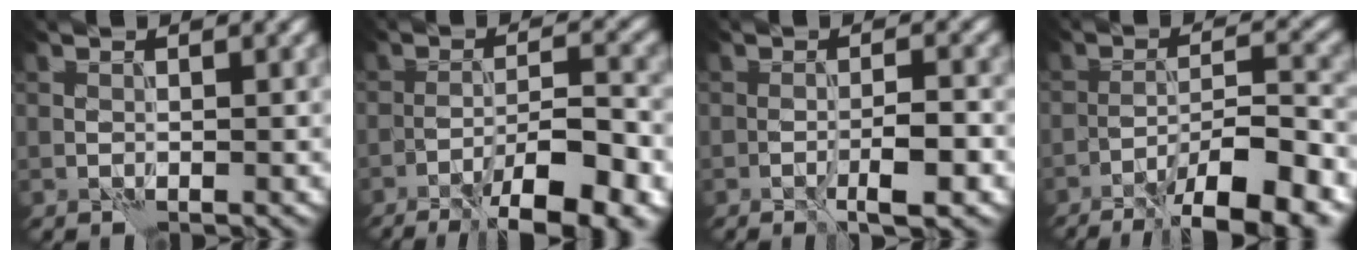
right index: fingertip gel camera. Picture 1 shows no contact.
{"total": 9.5, "force": [-5.5, 2.1, 7.4], "torque": [-0.112, 0.004, -0.084]}
{"total": 3.5, "force": [-1.3, 0.6, 3.2], "torque": [-0.053, 0.001, -0.021]}
{"total": 10.1, "force": [-6.6, 2.0, 7.4], "torque": [-0.110, 0.010, -0.104]}